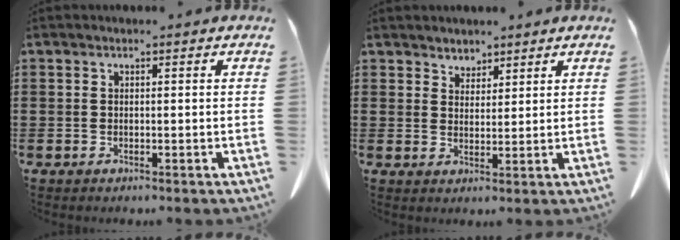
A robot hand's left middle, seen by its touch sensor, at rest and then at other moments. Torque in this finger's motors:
{"motor_torque": [-0.21, 0.33, 0.07, 0.01]}